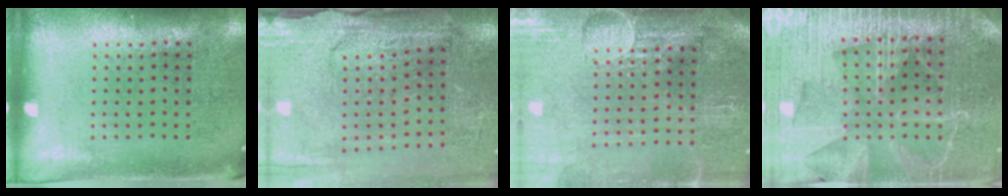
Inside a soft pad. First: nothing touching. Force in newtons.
{"total": 3.4, "press": 3.1, "slide": 1.3}
{"total": 4.3, "press": 3.7, "slide": 2.1}
{"total": 4.4, "press": 4.2, "slide": 1.5}